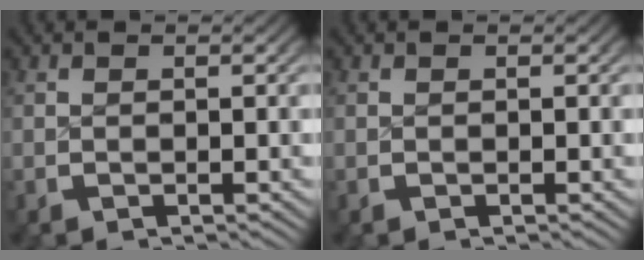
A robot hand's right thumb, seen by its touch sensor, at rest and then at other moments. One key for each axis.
{"total": 0.0}